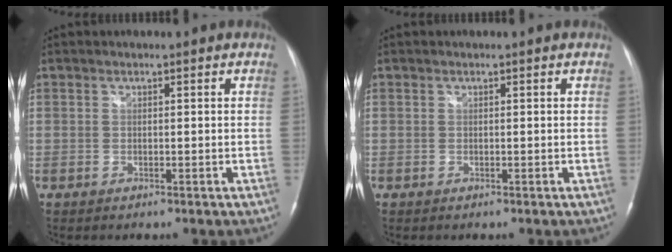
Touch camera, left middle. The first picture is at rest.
{"total": 0.0}